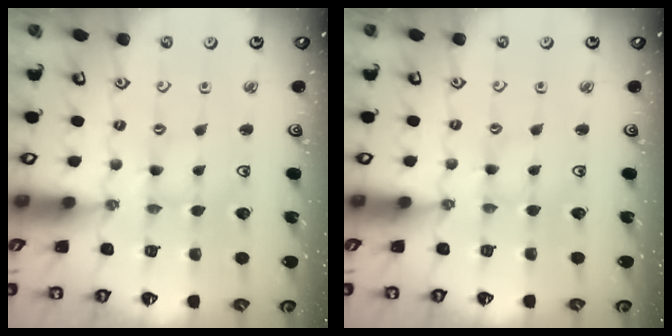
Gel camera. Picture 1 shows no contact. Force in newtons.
{"total": 0.0}